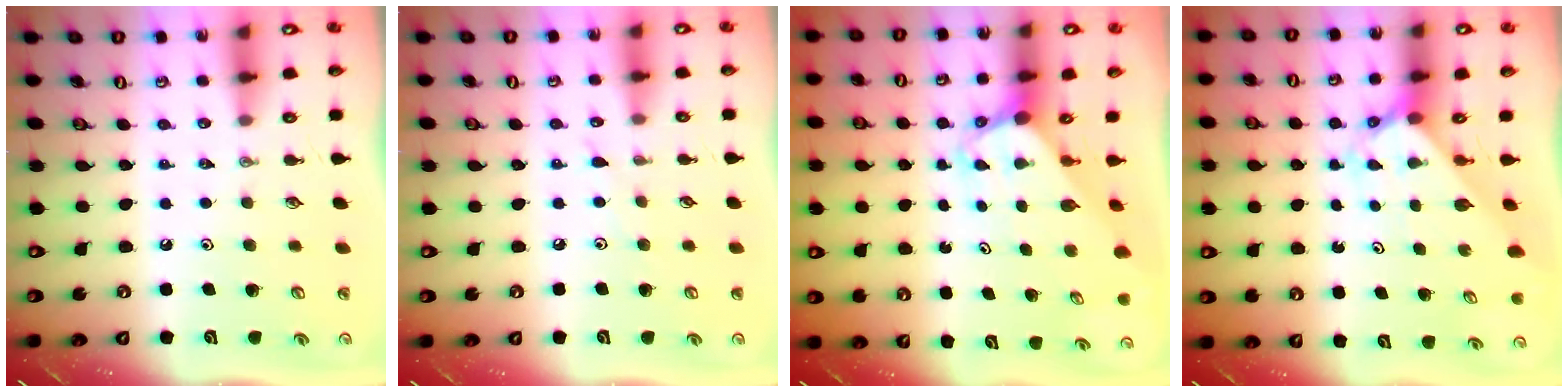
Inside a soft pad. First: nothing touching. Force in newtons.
{"total": 3.7, "press": 3.6, "slide": 0.5}
{"total": 3.1, "press": 3.1, "slide": 0.2}
{"total": 2.2, "press": 2.2, "slide": 0.2}